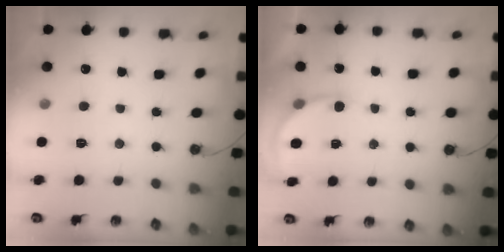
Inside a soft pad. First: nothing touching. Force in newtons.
{"total": 4.3, "press": 4.3, "slide": 0.4}